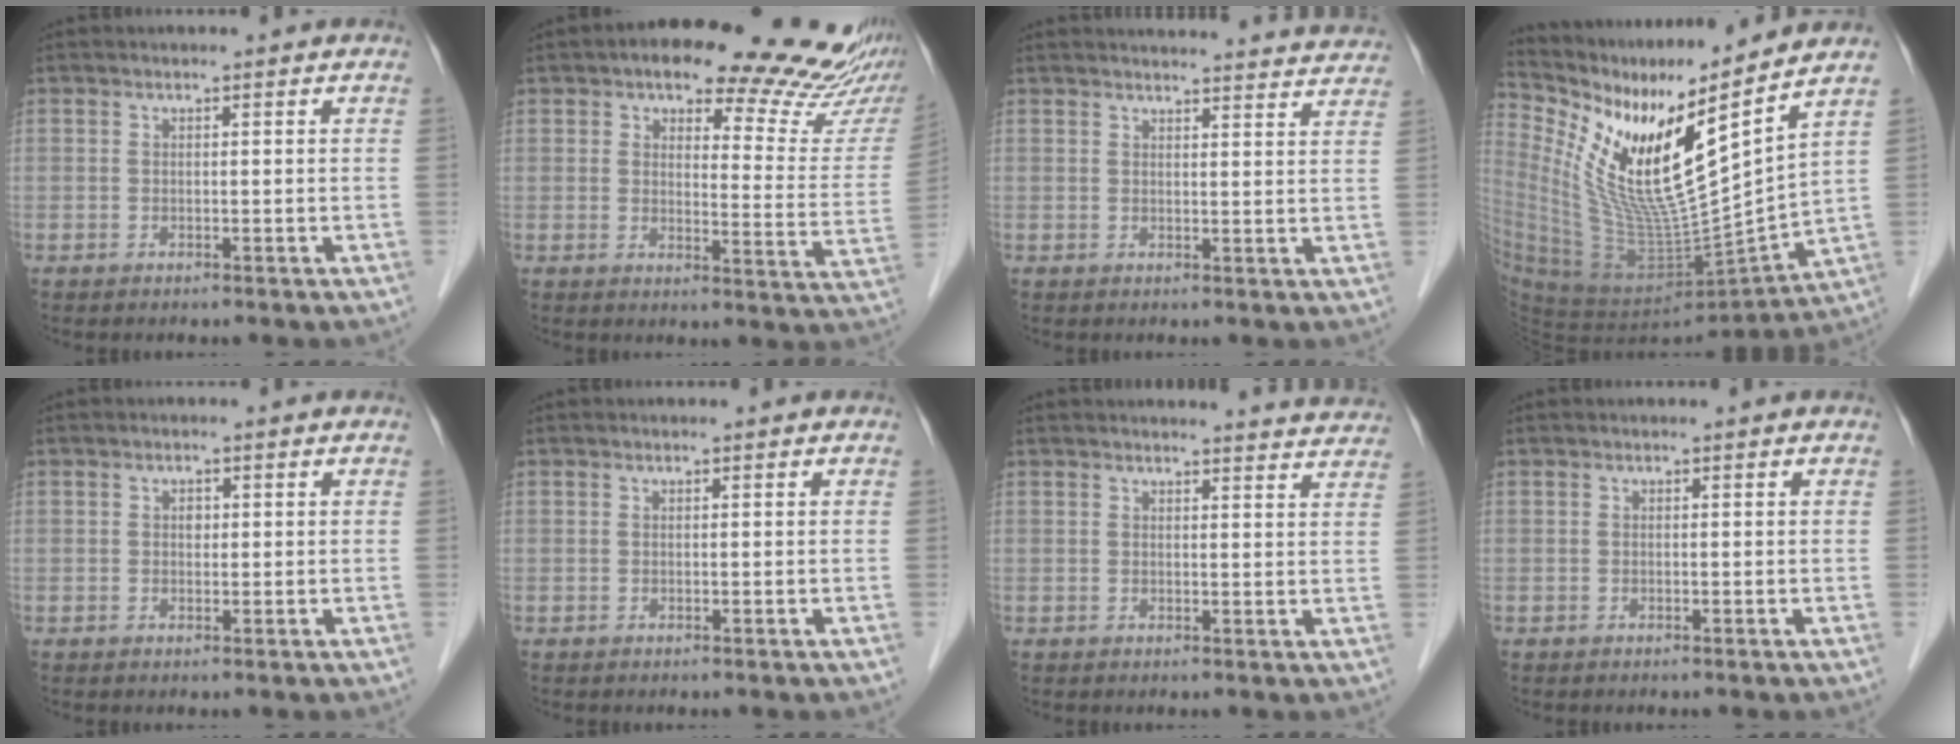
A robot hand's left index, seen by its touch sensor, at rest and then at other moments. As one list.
[{"total": 19.2, "force": [15.9, 5.9, 9.0], "torque": [-0.080, -0.028, 0.169]}, {"total": 17.8, "force": [17.3, 1.9, 3.3], "torque": [-0.028, -0.017, 0.193]}, {"total": 19.2, "force": [10.6, 1.8, 15.9], "torque": [-0.292, -0.014, 0.199]}, {"total": 1.1, "force": [0.2, 0.9, 0.7], "torque": [-0.012, 0.003, 0.003]}, {"total": 0.0}, {"total": 8.2, "force": [8.2, 0.4, 0.9], "torque": [0.001, -0.016, 0.070]}, {"total": 0.0}]